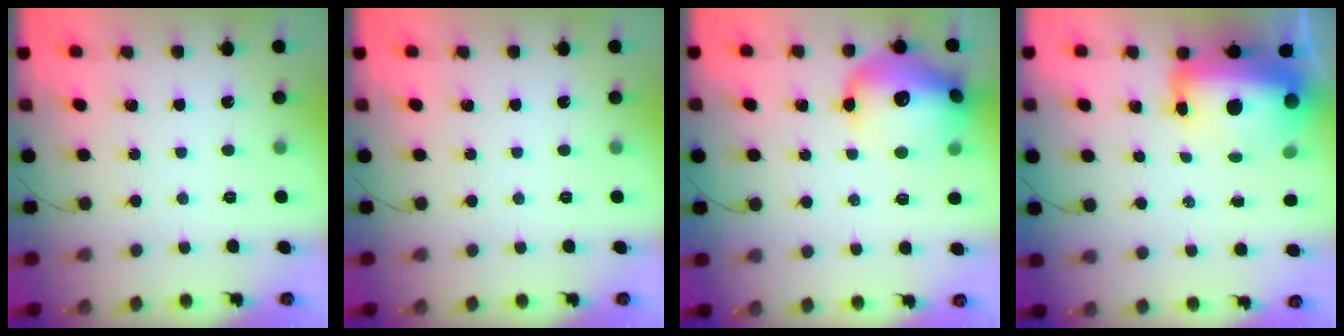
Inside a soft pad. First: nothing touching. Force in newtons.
{"total": 0.0}
{"total": 18.5, "press": 18.4, "slide": 2.3}
{"total": 25.7, "press": 22.0, "slide": 13.2}